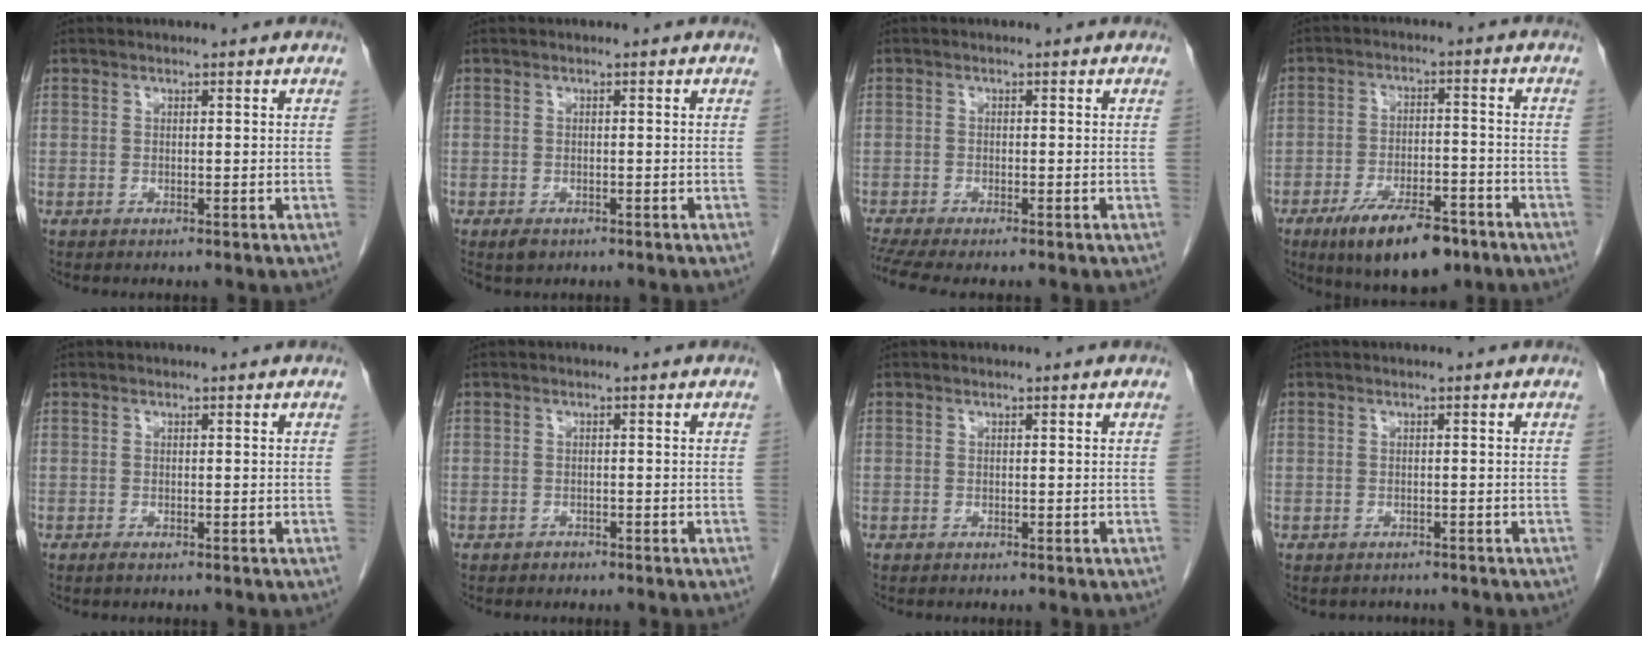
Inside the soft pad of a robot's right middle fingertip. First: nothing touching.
{"total": 1.5, "force": [-0.9, 0.8, 0.8], "torque": [-0.017, -0.001, -0.010]}
{"total": 5.9, "force": [-4.8, 1.0, 3.3], "torque": [-0.054, -0.009, -0.079]}
{"total": 12.2, "force": [-8.1, 4.3, 8.0], "torque": [-0.125, -0.006, -0.127]}
{"total": 0.6, "force": [-0.4, 0.1, 0.4], "torque": [-0.008, -0.001, -0.006]}
{"total": 0.8, "force": [-0.6, 0.5, 0.0], "torque": [-0.002, 0.002, -0.011]}
{"total": 0.0}
{"total": 1.5, "force": [-1.3, 0.8, 0.1], "torque": [-0.007, -0.001, -0.018]}